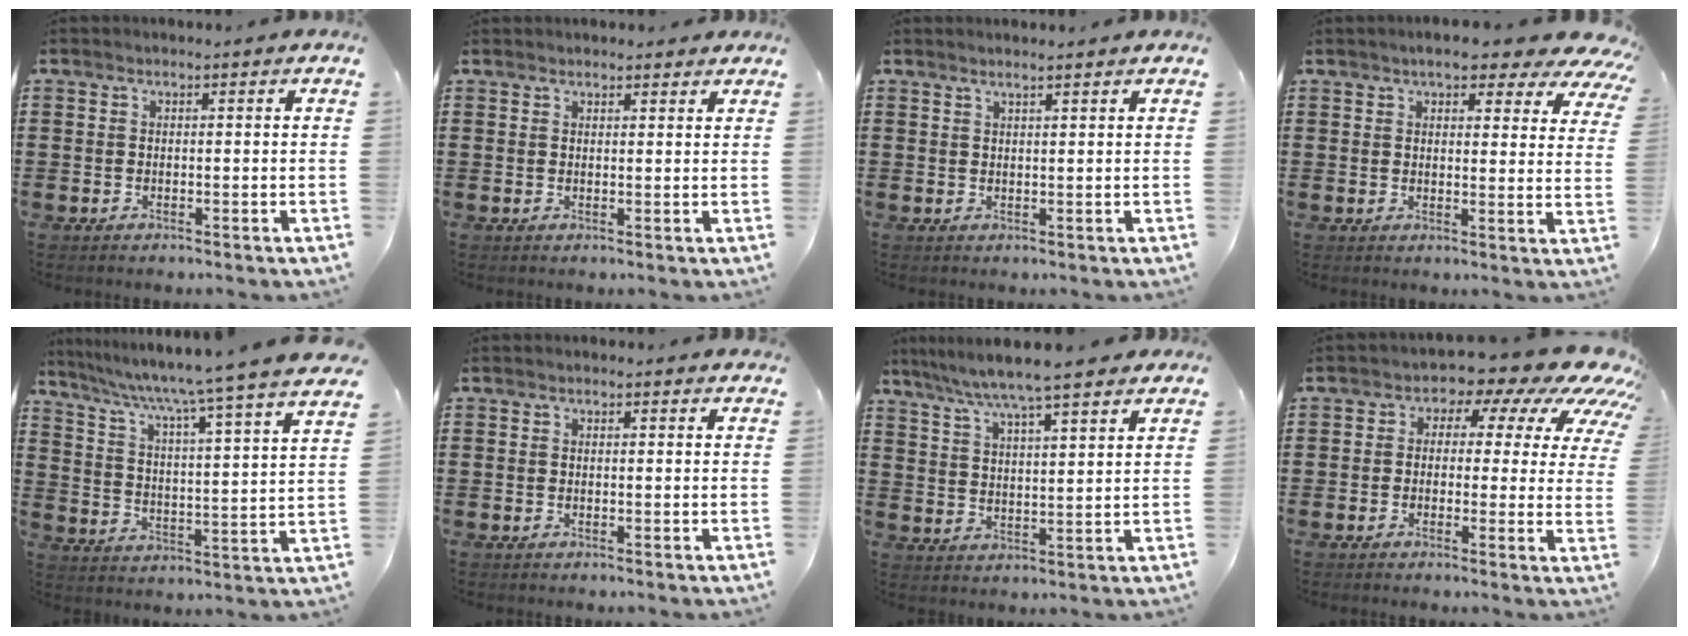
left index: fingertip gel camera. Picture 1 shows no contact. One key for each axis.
{"total": 1.6, "fx": 1.6, "fy": 0.3, "fz": 0.2, "tx": -0.007, "ty": 0.003, "tz": 0.031}
{"total": 1.6, "fx": 1.5, "fy": -0.2, "fz": 0.7, "tx": -0.014, "ty": -0.001, "tz": 0.028}
{"total": 6.6, "fx": 5.4, "fy": 1.6, "fz": 3.5, "tx": -0.060, "ty": -0.018, "tz": 0.090}
{"total": 6.5, "fx": 5.5, "fy": -1.3, "fz": 3.3, "tx": -0.089, "ty": -0.056, "tz": 0.078}
{"total": 0.7, "fx": 0.7, "fy": 0.2, "fz": 0.2, "tx": -0.005, "ty": 0.001, "tz": 0.013}
{"total": 6.4, "fx": 5.7, "fy": -0.1, "fz": 2.9, "tx": -0.078, "ty": -0.027, "tz": 0.096}
{"total": 7.0, "fx": 4.9, "fy": 3.6, "fz": 3.5, "tx": -0.059, "ty": -0.049, "tz": 0.073}